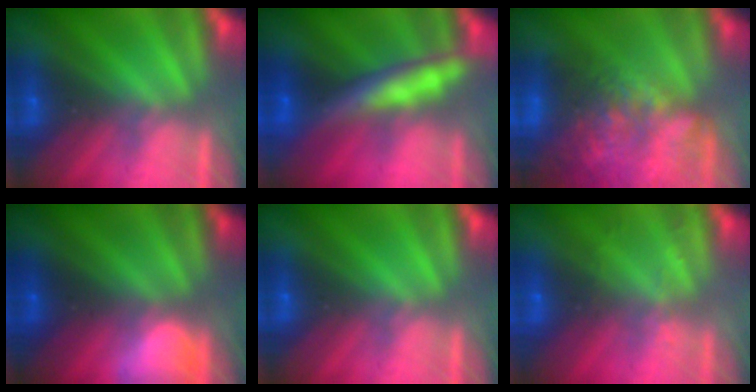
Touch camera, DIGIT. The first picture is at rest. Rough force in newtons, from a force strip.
{"total": 7.8}
{"total": 10.3}
{"total": 2.7}
{"total": 0.0}
{"total": 1.9}